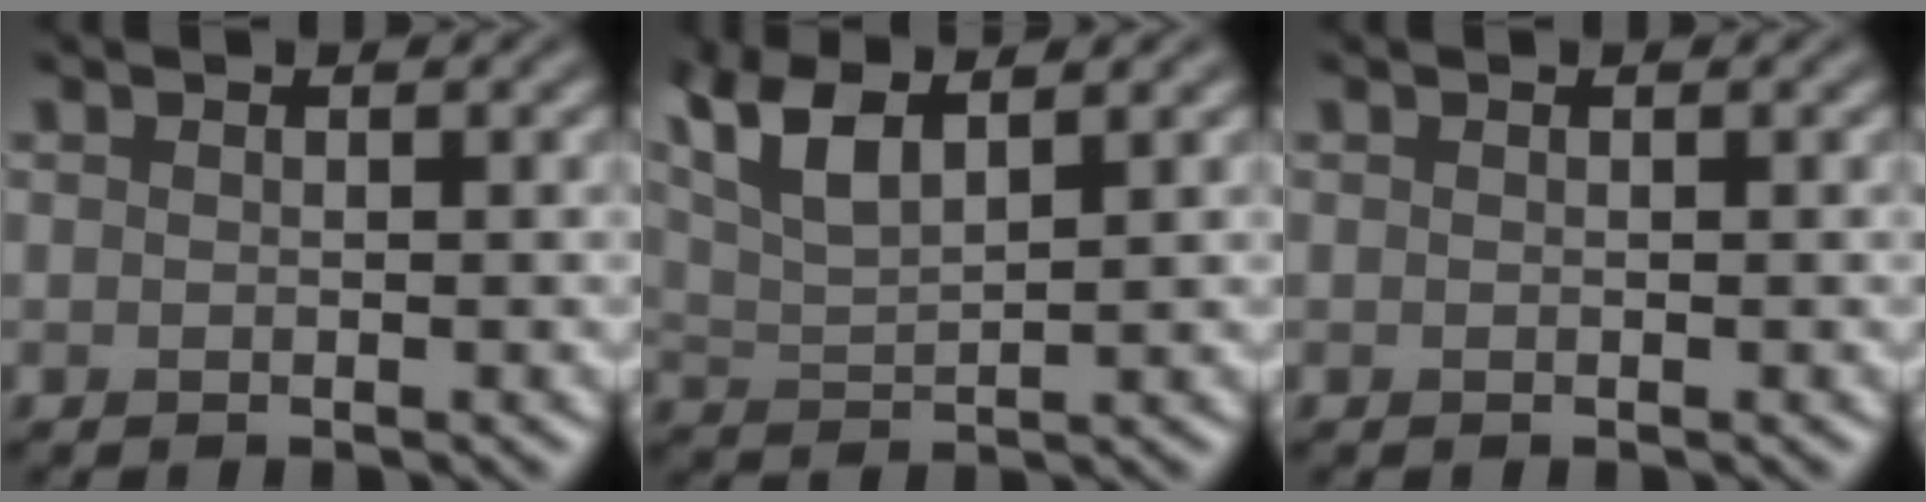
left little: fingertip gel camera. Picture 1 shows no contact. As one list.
[{"total": 6.4, "force": [3.9, 2.3, 4.5], "torque": [-0.094, 0.023, 0.066]}, {"total": 0.0}]